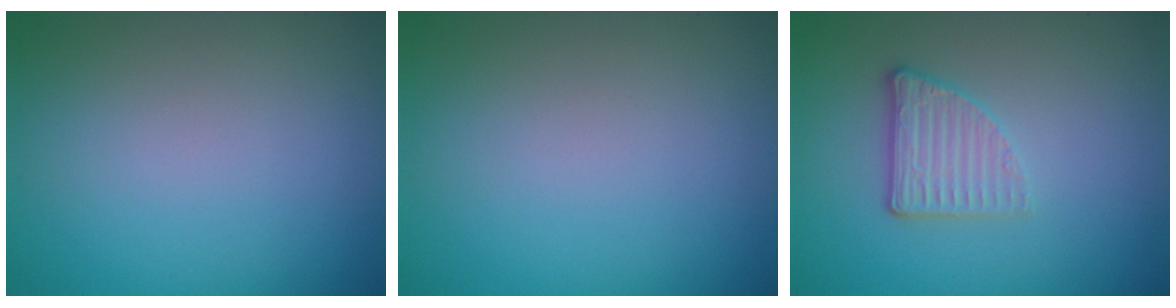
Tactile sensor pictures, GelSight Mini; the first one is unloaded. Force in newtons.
{"total": 0.0}
{"total": 2.7, "press": 2.3, "slide": 1.4}